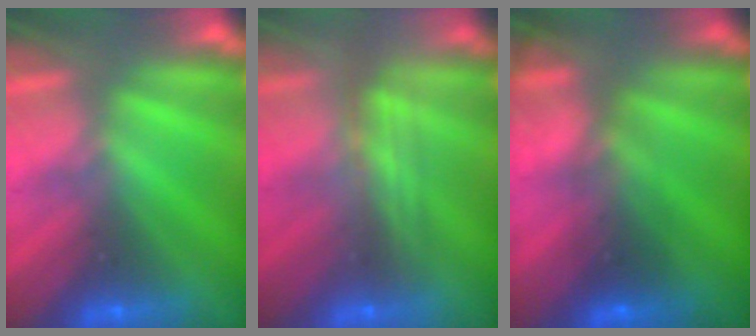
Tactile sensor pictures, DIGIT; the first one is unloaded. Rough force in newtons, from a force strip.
{"total": 2.4}
{"total": 11.4}